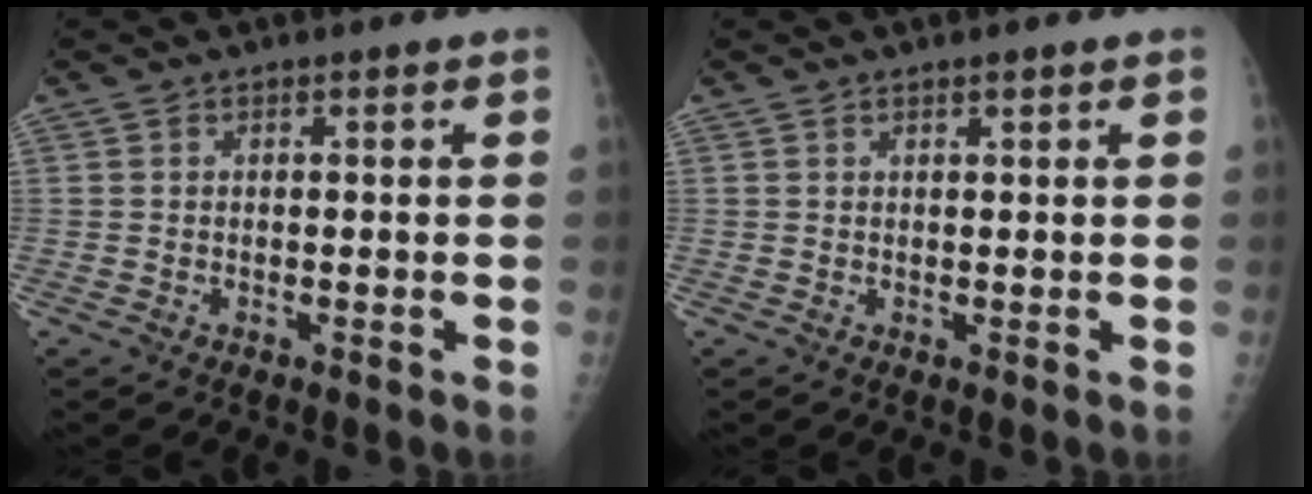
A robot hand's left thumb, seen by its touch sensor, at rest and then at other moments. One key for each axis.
{"total": 0.9, "fx": 0.7, "fy": 0.2, "fz": 0.6, "tx": -0.008, "ty": -0.004, "tz": 0.012}